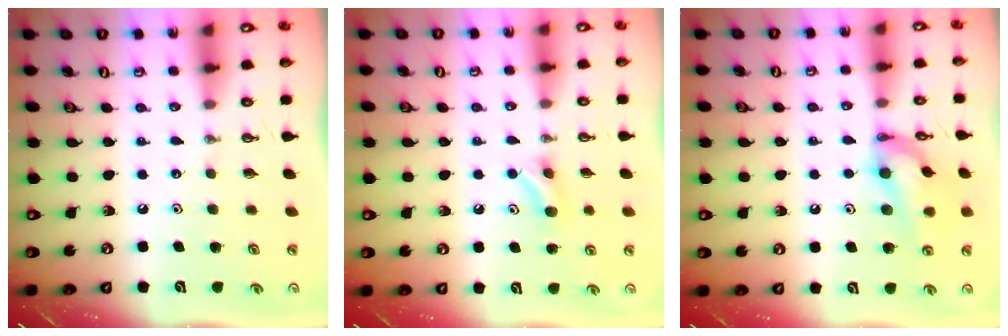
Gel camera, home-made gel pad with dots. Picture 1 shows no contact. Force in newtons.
{"total": 4.0, "press": 3.8, "slide": 1.4}
{"total": 12.8, "press": 12.8, "slide": 0.6}